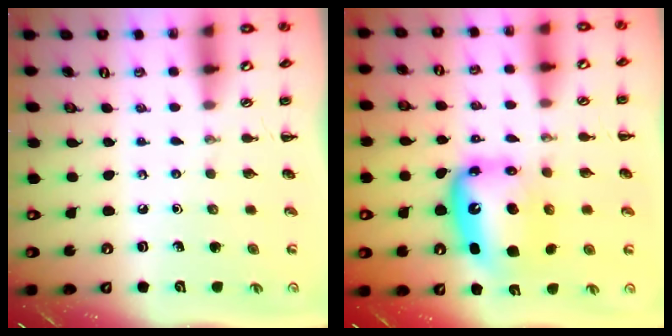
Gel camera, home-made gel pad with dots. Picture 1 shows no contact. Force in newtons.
{"total": 11.6, "press": 11.1, "slide": 3.3}